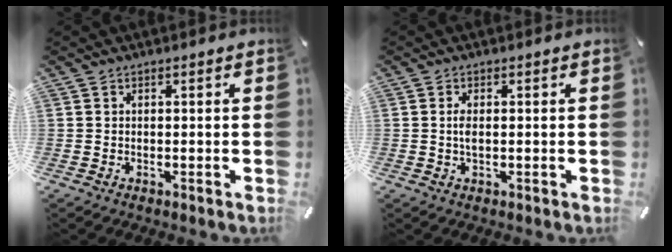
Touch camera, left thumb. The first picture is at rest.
{"total": 2.2, "force": [0.1, 0.8, 2.1], "torque": [-0.049, -0.003, -0.002]}